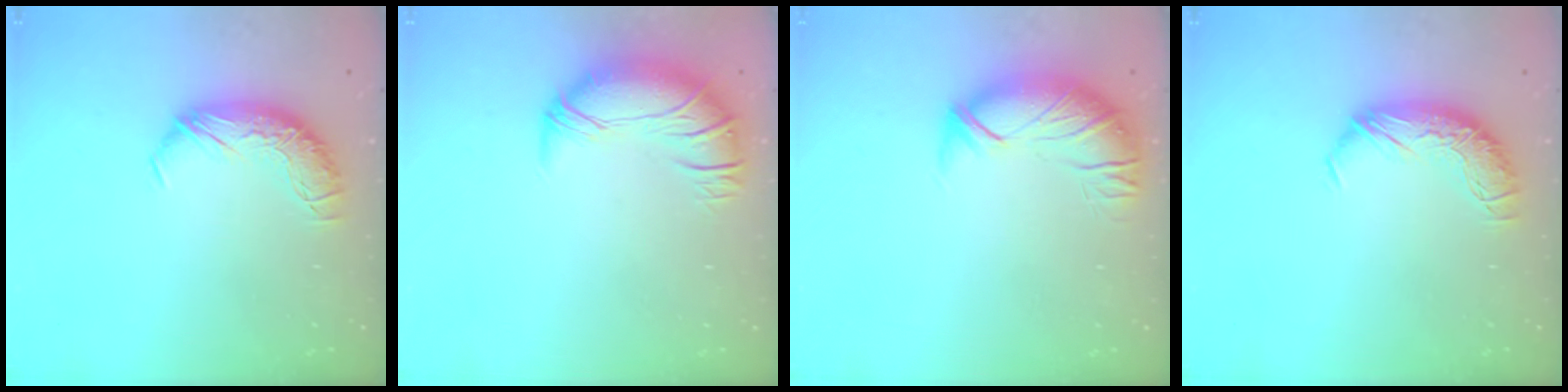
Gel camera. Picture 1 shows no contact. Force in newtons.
{"total": 2.8, "press": 0.8, "slide": 2.7}
{"total": 2.9, "press": 1.4, "slide": 2.6}
{"total": 0.0}